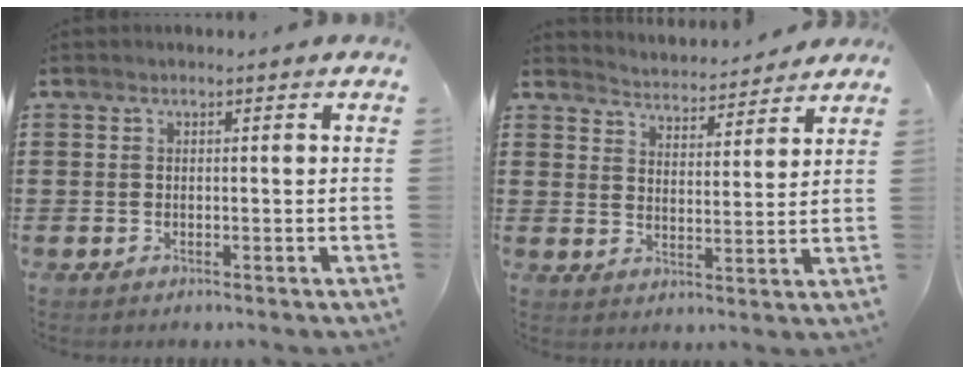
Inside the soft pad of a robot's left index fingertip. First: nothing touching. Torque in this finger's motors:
{"motor_torque": [1.10, -1.04, 0.09, 0.03]}